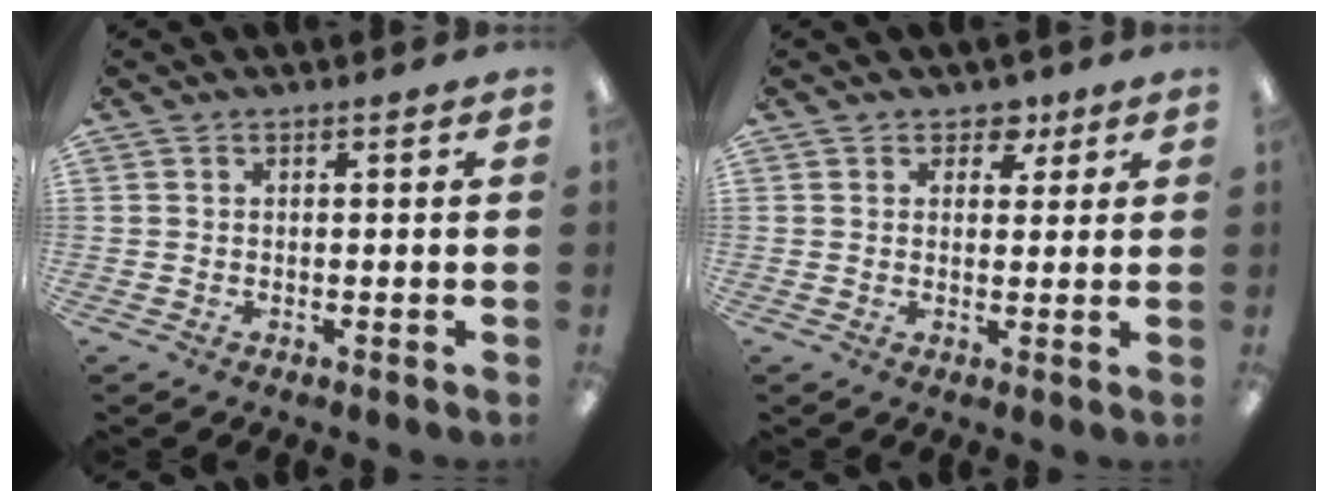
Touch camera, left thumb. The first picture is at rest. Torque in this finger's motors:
{"motor_torque": [-0.09, 0.02, -0.04, -0.15, 0.02]}